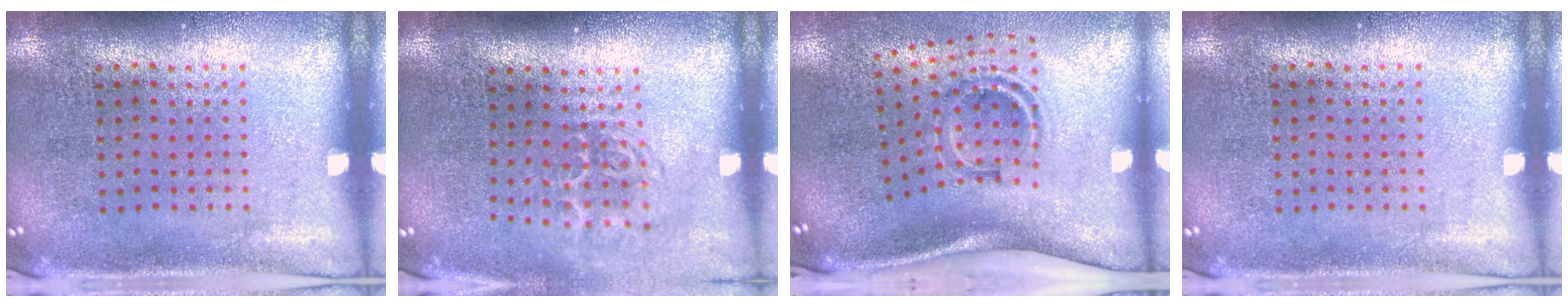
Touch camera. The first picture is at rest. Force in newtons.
{"total": 1.7, "press": 1.1, "slide": 1.3}
{"total": 2.0, "press": 1.2, "slide": 1.7}
{"total": 0.0}